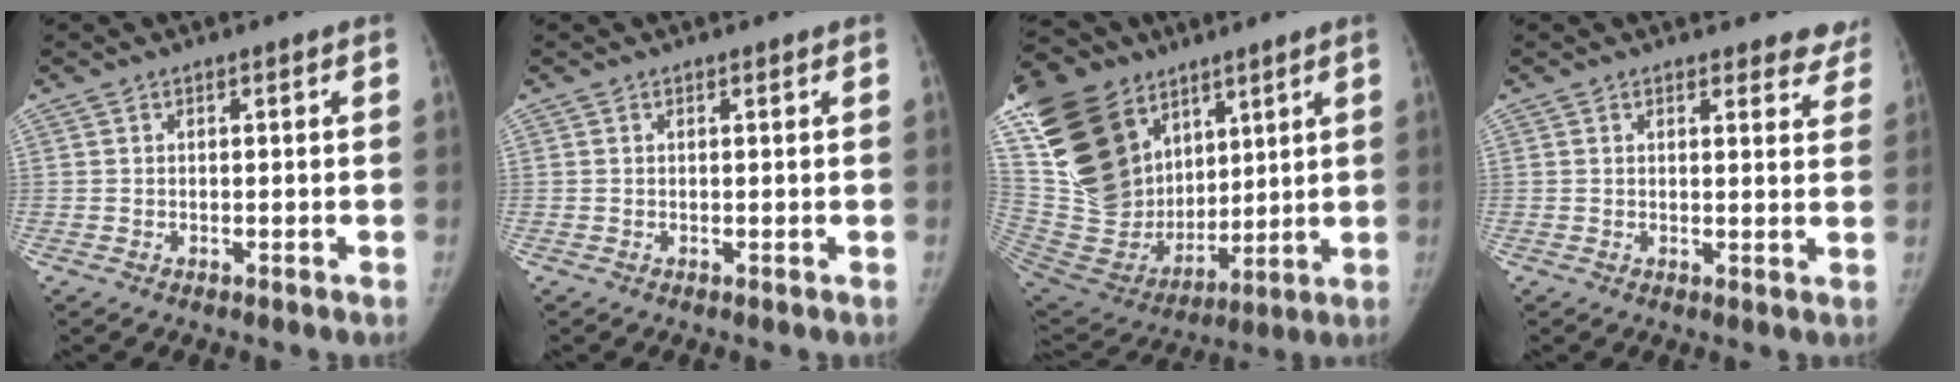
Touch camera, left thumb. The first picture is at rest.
{"total": 0.0}
{"total": 29.2, "force": [13.6, 20.2, 16.0], "torque": [-0.324, 0.002, 0.271]}
{"total": 5.8, "force": [5.3, 2.2, 1.0], "torque": [0.031, -0.026, 0.043]}